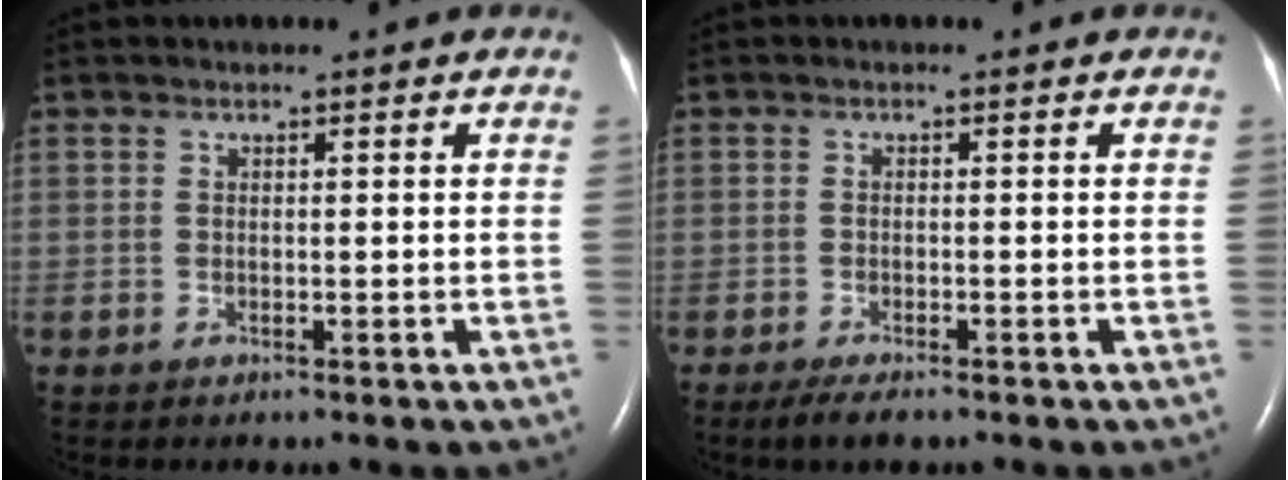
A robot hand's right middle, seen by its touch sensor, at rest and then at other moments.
{"total": 3.0, "force": [-2.1, 0.7, 2.0], "torque": [-0.041, -0.008, -0.036]}